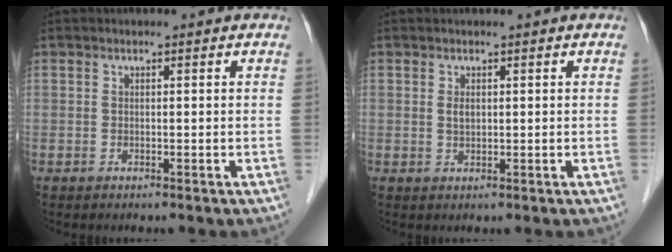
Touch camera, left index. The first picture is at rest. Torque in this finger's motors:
{"motor_torque": [0.07, 0.10, -0.06, -0.03]}